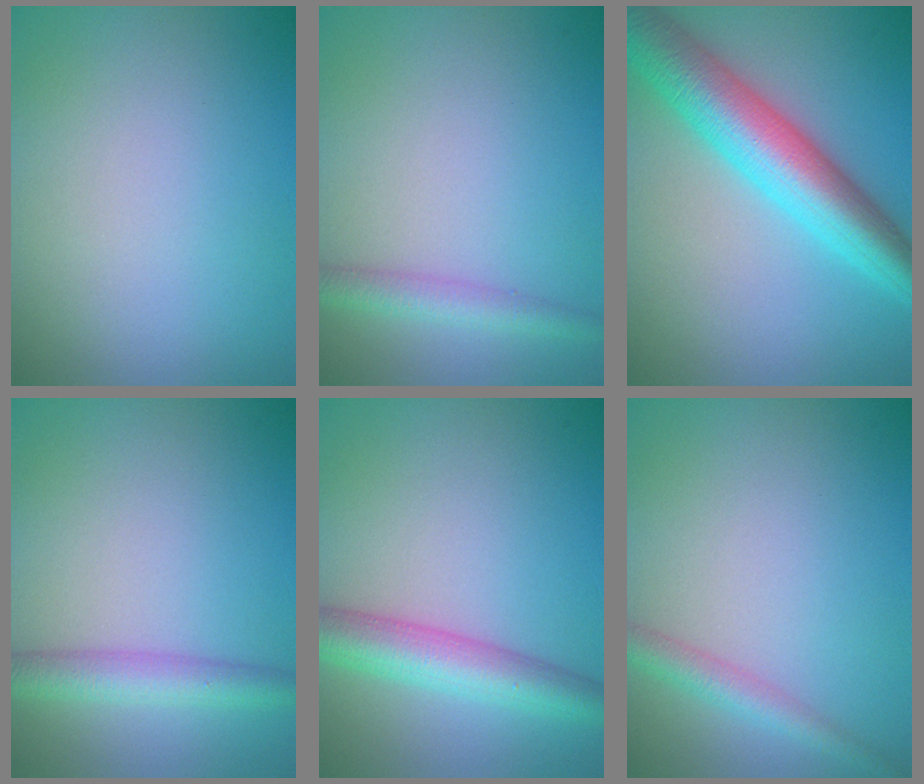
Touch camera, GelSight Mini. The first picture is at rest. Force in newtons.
{"total": 2.4, "press": 2.4, "slide": 0.2}
{"total": 8.5, "press": 8.5, "slide": 0.2}
{"total": 3.3, "press": 3.3, "slide": 0.2}
{"total": 5.2, "press": 5.2, "slide": 0.1}
{"total": 2.4, "press": 2.4, "slide": 0.1}